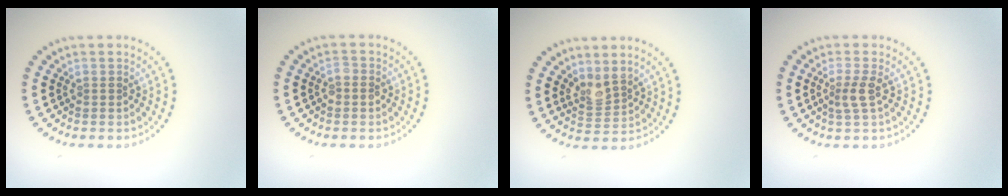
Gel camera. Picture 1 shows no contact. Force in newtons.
{"total": 1.1, "press": 1.1, "slide": 0.1}
{"total": 2.0, "press": 1.6, "slide": 1.3}
{"total": 1.8, "press": 1.5, "slide": 1.1}